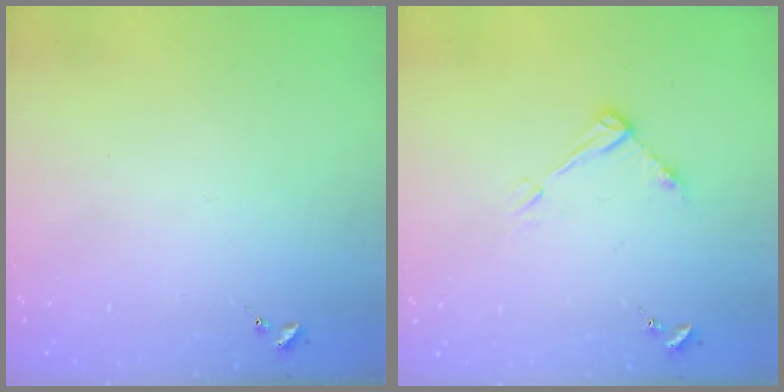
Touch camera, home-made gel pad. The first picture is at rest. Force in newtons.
{"total": 6.5, "press": 6.4, "slide": 0.5}